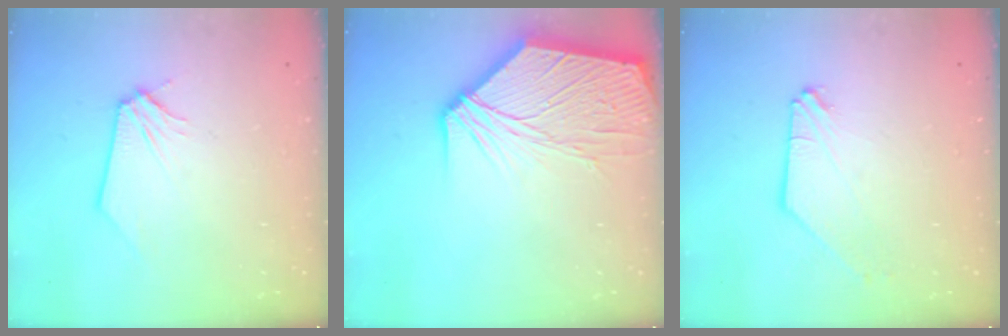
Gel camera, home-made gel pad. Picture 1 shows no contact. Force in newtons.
{"total": 19.0, "press": 18.7, "slide": 2.8}
{"total": 0.0}